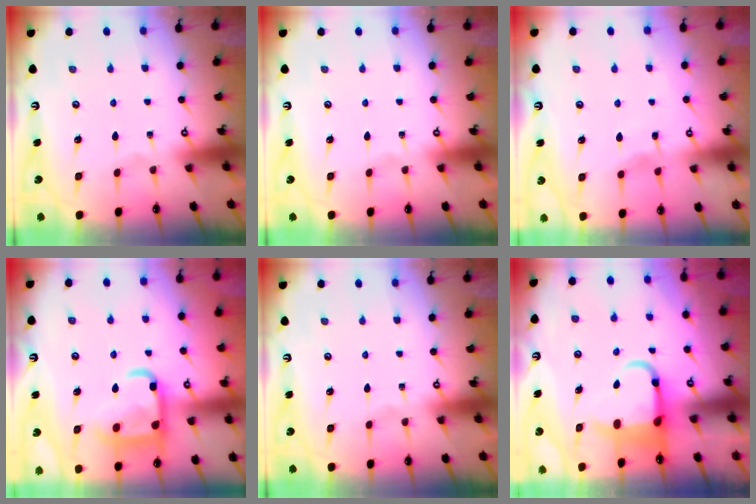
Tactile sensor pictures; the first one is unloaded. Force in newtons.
{"total": 0.0}
{"total": 2.6, "press": 2.5, "slide": 0.4}
{"total": 15.4, "press": 15.4, "slide": 1.5}
{"total": 0.0}
{"total": 6.3, "press": 6.2, "slide": 1.1}